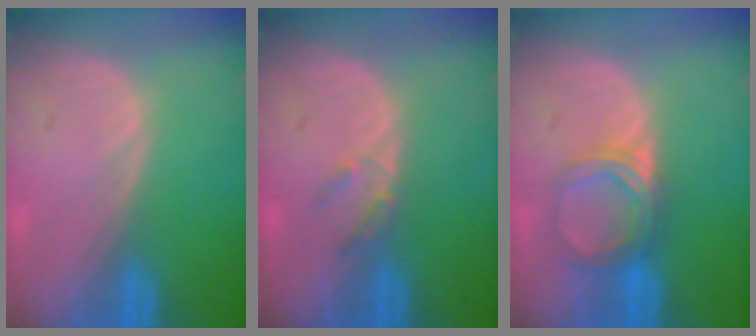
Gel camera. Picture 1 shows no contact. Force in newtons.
{"total": 2.0, "press": 1.8, "slide": 0.9}
{"total": 5.0, "press": 4.6, "slide": 1.9}